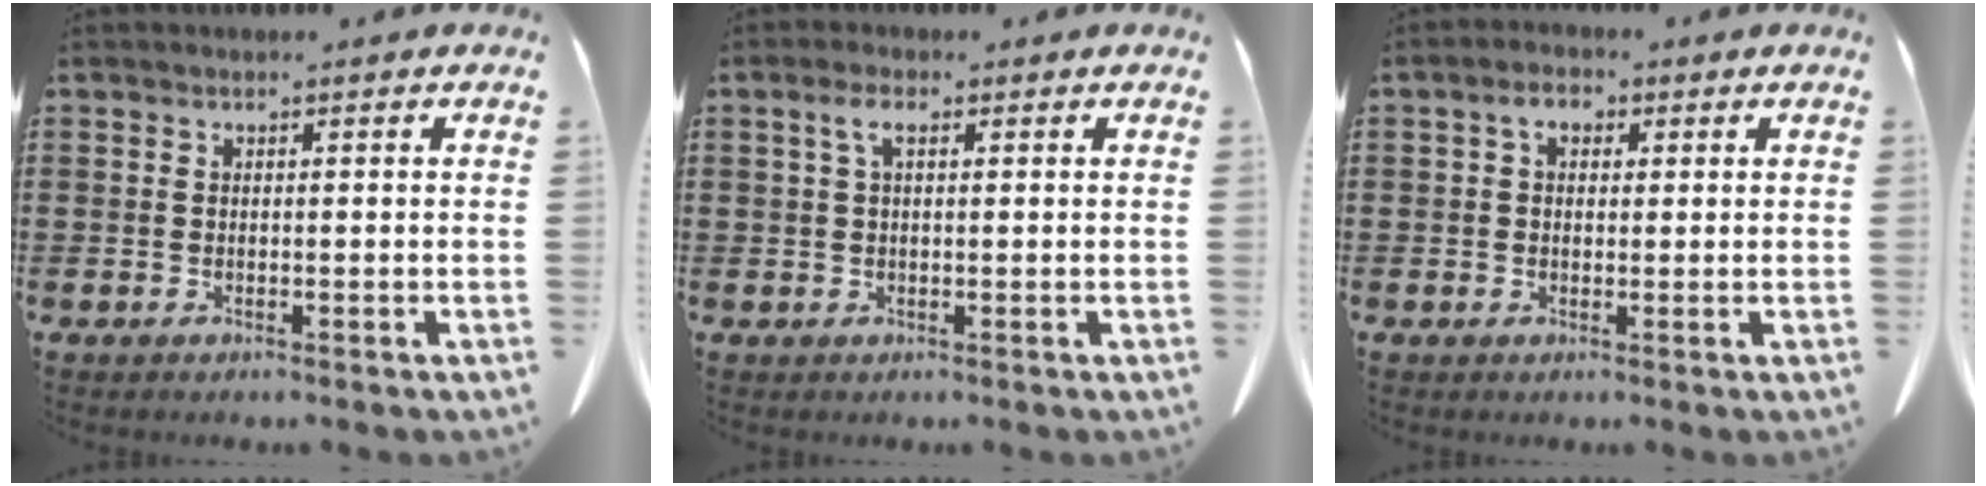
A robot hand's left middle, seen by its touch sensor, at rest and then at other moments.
{"total": 2.9, "force": [1.0, 1.0, 2.5], "torque": [-0.056, 0.005, 0.017]}
{"total": 2.7, "force": [1.0, 1.7, 1.8], "torque": [-0.042, 0.008, 0.017]}